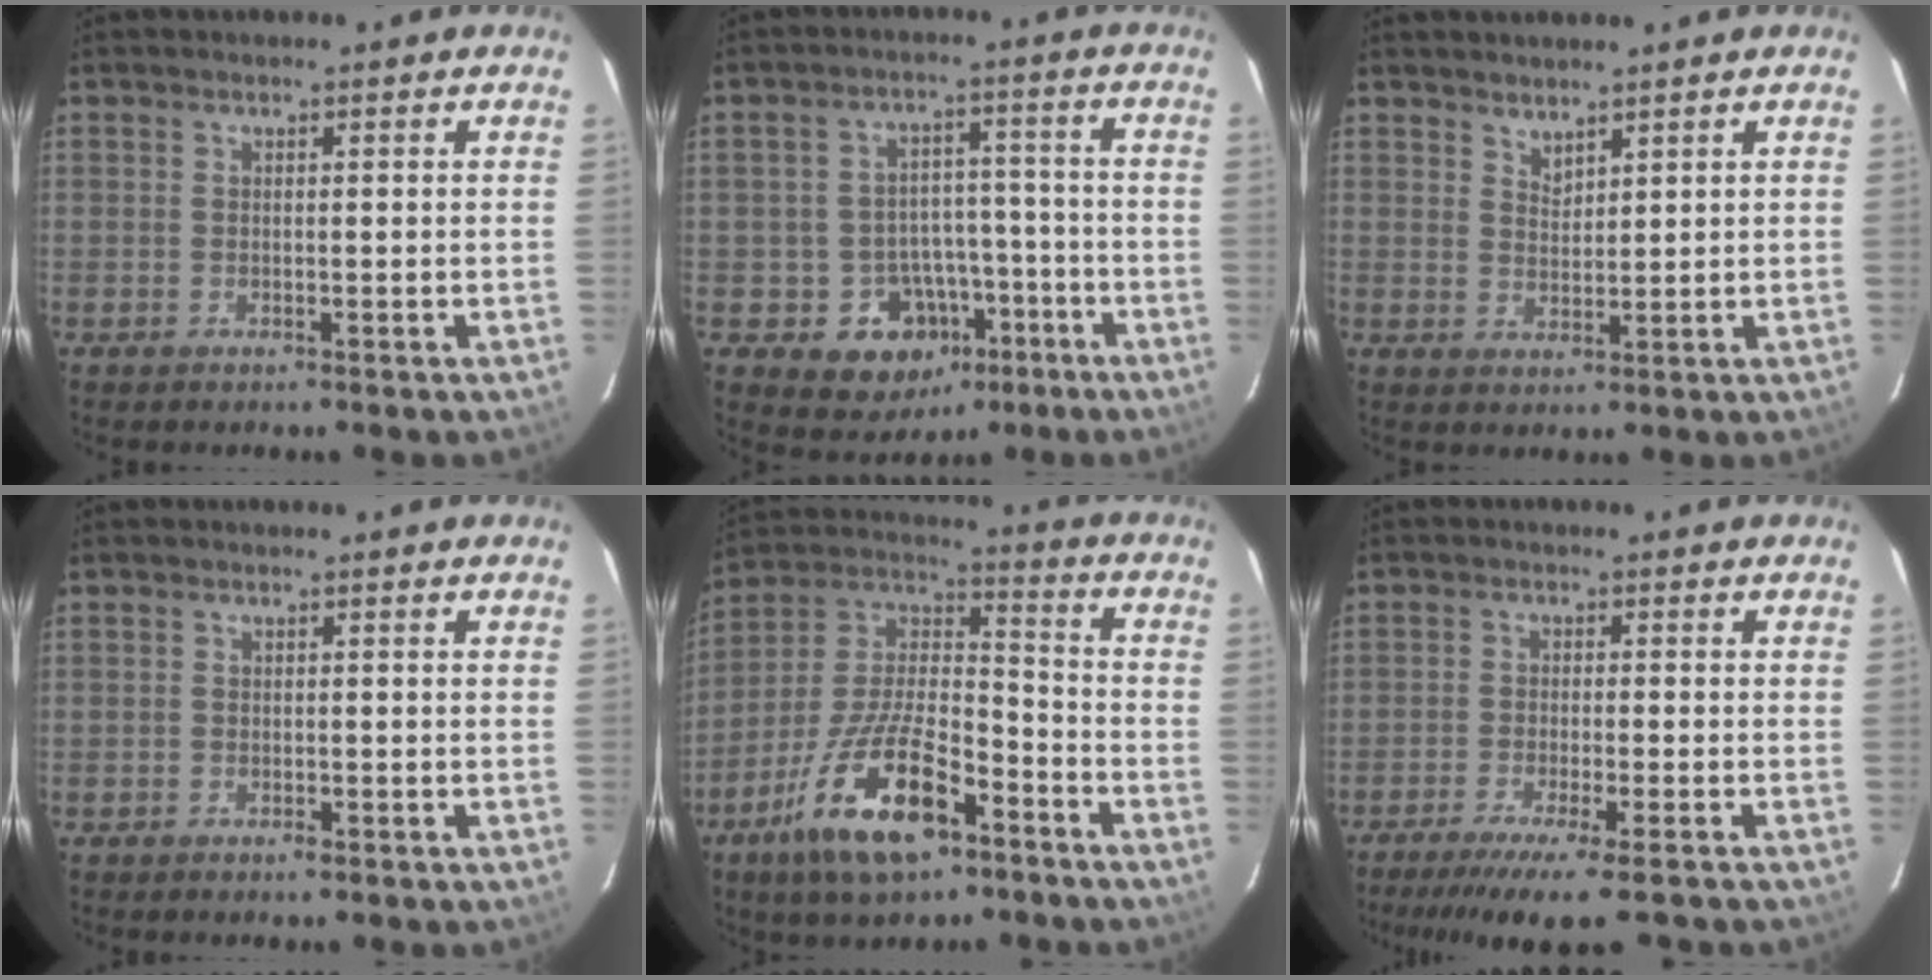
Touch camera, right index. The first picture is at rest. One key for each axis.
{"total": 10.6, "fx": -4.9, "fy": 8.6, "fz": 3.5, "tx": -0.066, "ty": 0.035, "tz": -0.045}
{"total": 2.5, "fx": 2.3, "fy": 0.7, "fz": 0.7, "tx": -0.008, "ty": 0.002, "tz": 0.042}
{"total": 0.8, "fx": -0.6, "fy": 0.4, "fz": 0.3, "tx": -0.009, "ty": 0.000, "tz": -0.012}
{"total": 18.0, "fx": -10.2, "fy": 6.9, "fz": 13.1, "tx": -0.269, "ty": -0.009, "tz": -0.183}
{"total": 10.2, "fx": -8.1, "fy": 0.3, "fz": 6.2, "tx": -0.129, "ty": -0.034, "tz": -0.135}